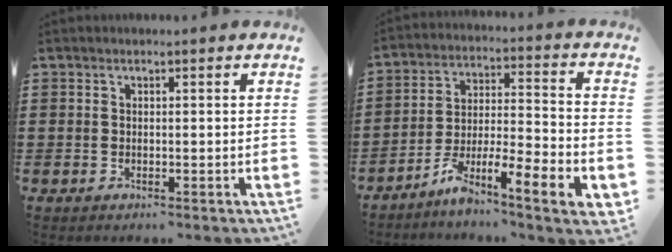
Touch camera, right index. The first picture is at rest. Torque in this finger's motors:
{"motor_torque": [0.80, -0.57, 0.73, 0.16]}